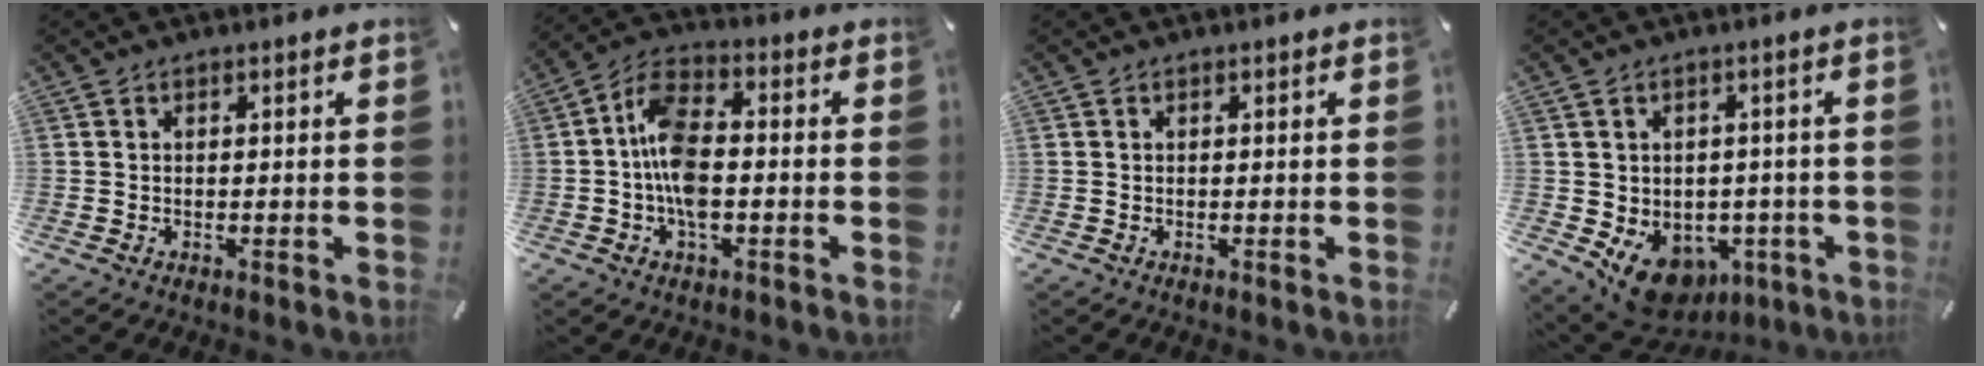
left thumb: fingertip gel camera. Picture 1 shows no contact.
{"total": 9.6, "force": [-1.9, 5.1, 7.9], "torque": [-0.163, 0.010, -0.035]}
{"total": 0.0}
{"total": 9.5, "force": [-4.4, 7.3, 4.3], "torque": [-0.067, 0.017, -0.070]}